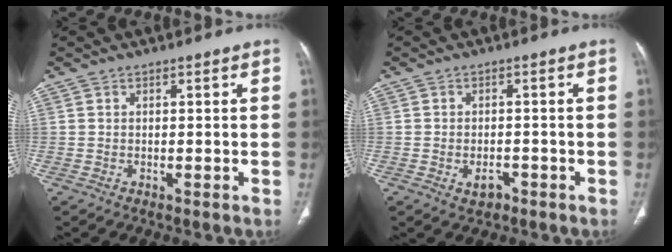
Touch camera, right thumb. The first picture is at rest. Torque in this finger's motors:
{"motor_torque": [-0.05, 0.17, -0.19, 0.01, 0.08]}